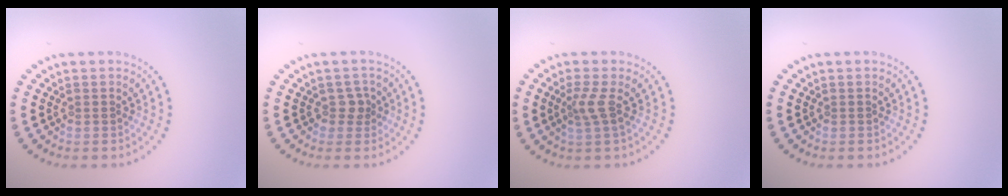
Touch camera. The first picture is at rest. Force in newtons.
{"total": 1.3, "press": 1.0, "slide": 0.7}
{"total": 2.0, "press": 1.4, "slide": 1.4}
{"total": 0.0}